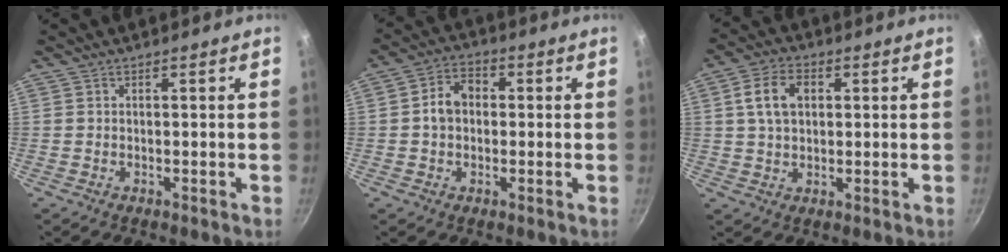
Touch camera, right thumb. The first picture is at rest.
{"total": 6.4, "force": [0.3, 5.0, 4.0], "torque": [-0.047, 0.019, -0.005]}
{"total": 7.9, "force": [1.9, 5.4, 5.5], "torque": [-0.087, 0.009, 0.031]}